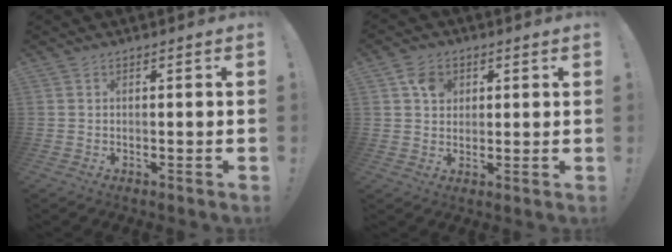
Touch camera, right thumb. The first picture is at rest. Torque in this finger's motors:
{"motor_torque": [-0.09, 0.14, 0.36, 0.06, 0.00]}